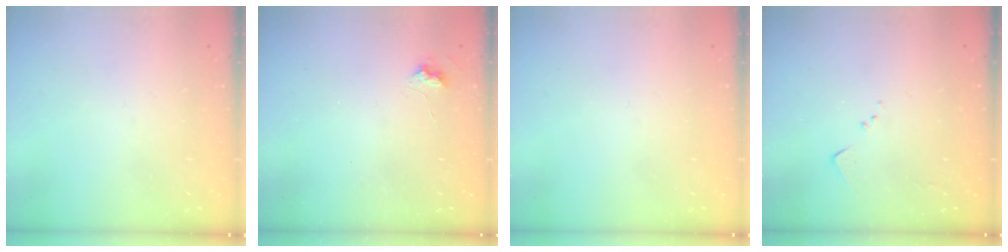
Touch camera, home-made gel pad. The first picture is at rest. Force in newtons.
{"total": 4.1, "press": 4.0, "slide": 0.6}
{"total": 0.0}
{"total": 3.8, "press": 3.7, "slide": 0.5}